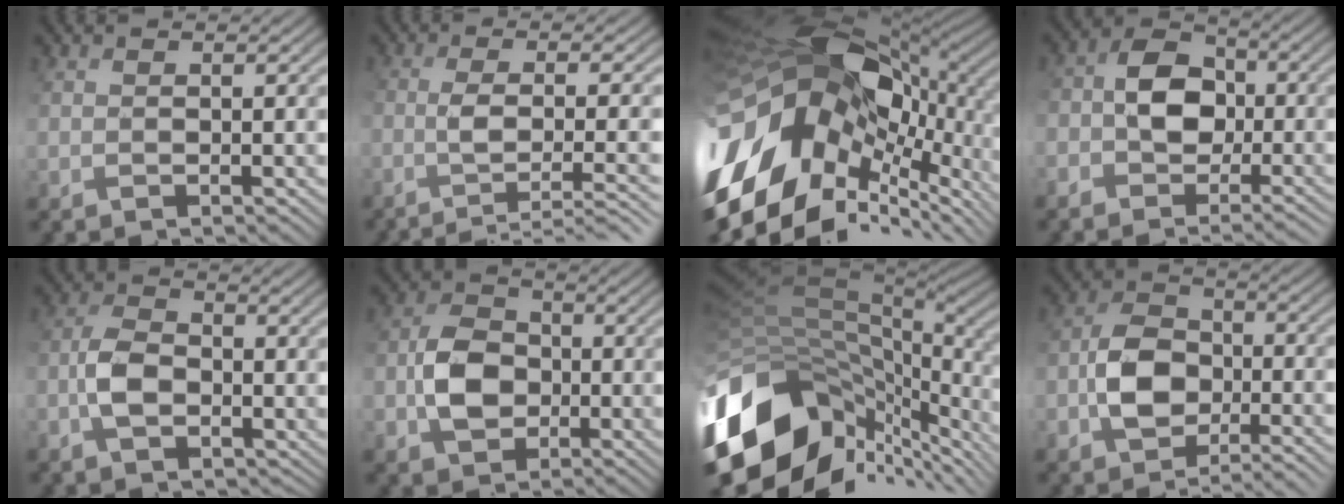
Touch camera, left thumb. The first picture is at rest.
{"total": 6.9, "force": [-2.5, 2.0, 6.2], "torque": [-0.090, -0.008, -0.044]}
{"total": 20.9, "force": [-4.2, 13.0, 15.9], "torque": [-0.378, -0.040, -0.066]}
{"total": 7.0, "force": [-2.5, 4.7, 4.5], "torque": [-0.090, 0.005, -0.064]}
{"total": 5.1, "force": [-1.6, 3.2, 3.6], "torque": [-0.074, 0.003, -0.038]}
{"total": 6.6, "force": [-1.6, 5.0, 4.0], "torque": [-0.081, 0.002, -0.039]}
{"total": 17.1, "force": [-4.0, 10.6, 12.8], "torque": [-0.309, -0.029, -0.048]}
{"total": 7.6, "force": [-3.6, 4.7, 4.9], "torque": [-0.096, 0.004, -0.082]}